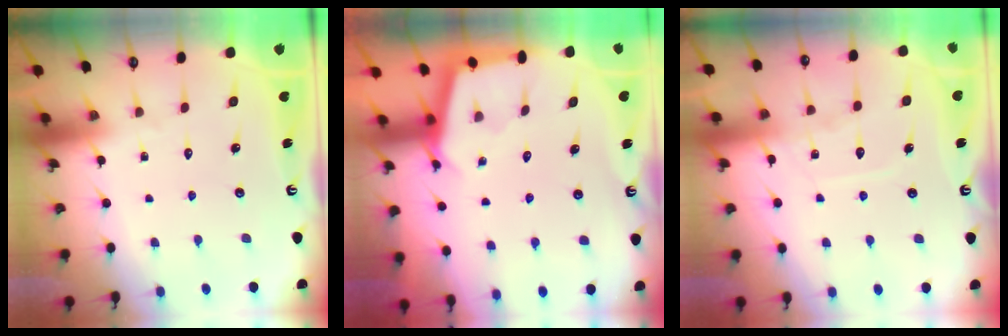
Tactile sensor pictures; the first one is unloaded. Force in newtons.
{"total": 2.9, "press": 2.9, "slide": 0.3}
{"total": 7.0, "press": 6.9, "slide": 0.6}